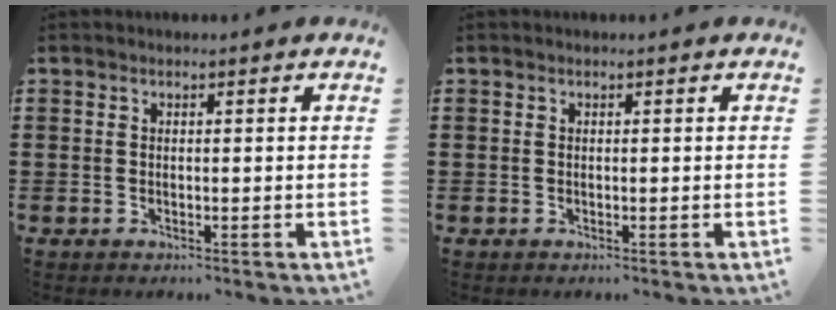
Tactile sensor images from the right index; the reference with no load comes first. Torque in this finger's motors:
{"motor_torque": [-0.01, 0.01, 0.00, 0.00]}